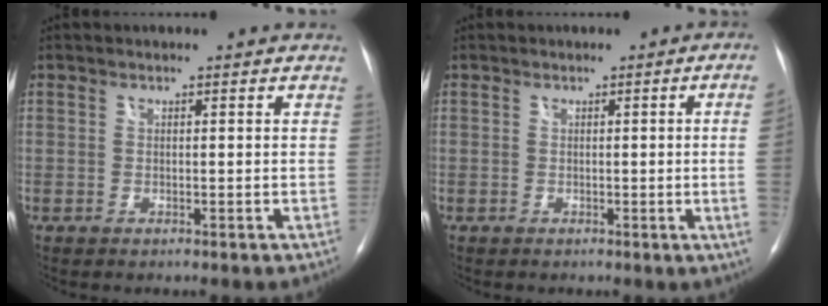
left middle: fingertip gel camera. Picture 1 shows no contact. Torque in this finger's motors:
{"motor_torque": [1.12, -1.02, -0.75, -0.07]}